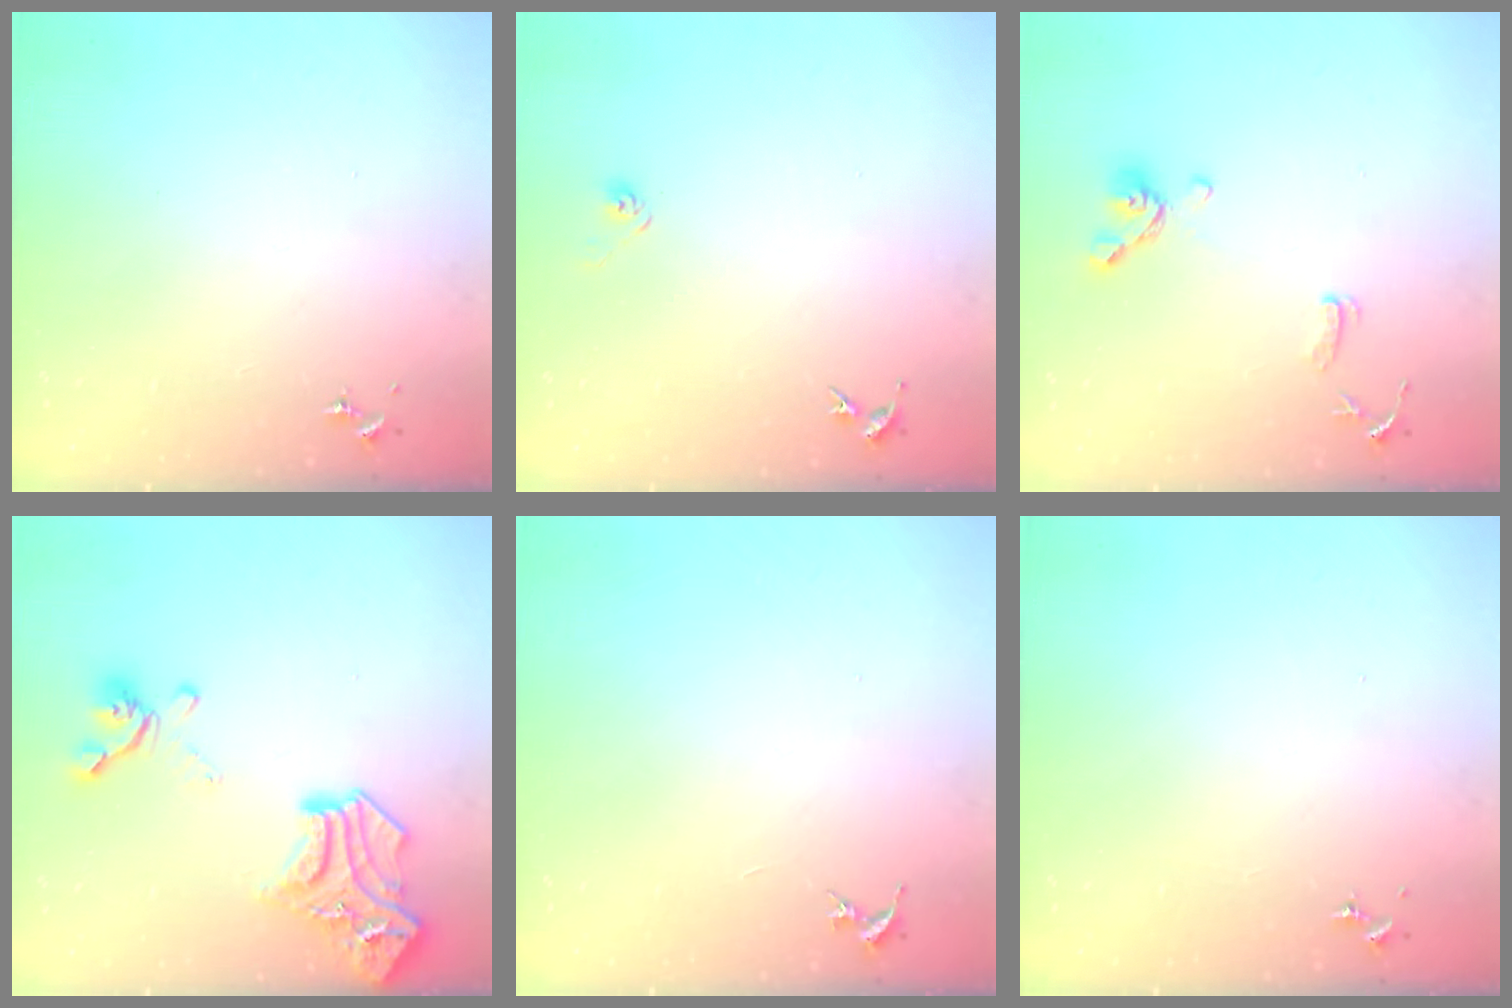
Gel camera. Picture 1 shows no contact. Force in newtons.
{"total": 4.0, "press": 4.0, "slide": 0.8}
{"total": 11.6, "press": 11.4, "slide": 2.1}
{"total": 19.5, "press": 19.5, "slide": 0.7}
{"total": 0.0}
{"total": 0.0}